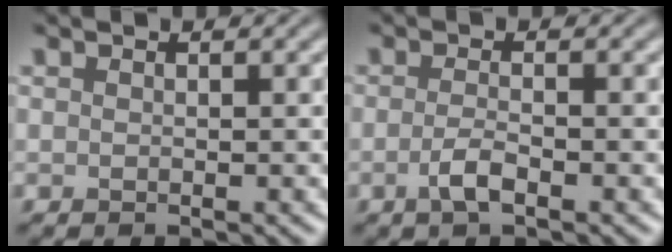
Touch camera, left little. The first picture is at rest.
{"total": 2.0, "force": [-0.9, 0.6, 1.7], "torque": [-0.035, 0.001, -0.022]}